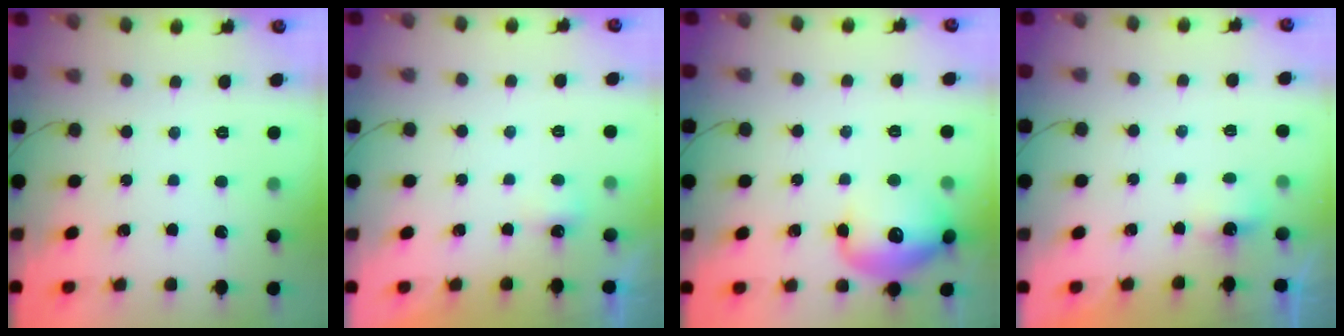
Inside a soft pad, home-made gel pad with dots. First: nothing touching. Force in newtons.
{"total": 2.3, "press": 2.2, "slide": 0.6}
{"total": 14.7, "press": 14.5, "slide": 2.4}
{"total": 2.7, "press": 2.6, "slide": 0.6}